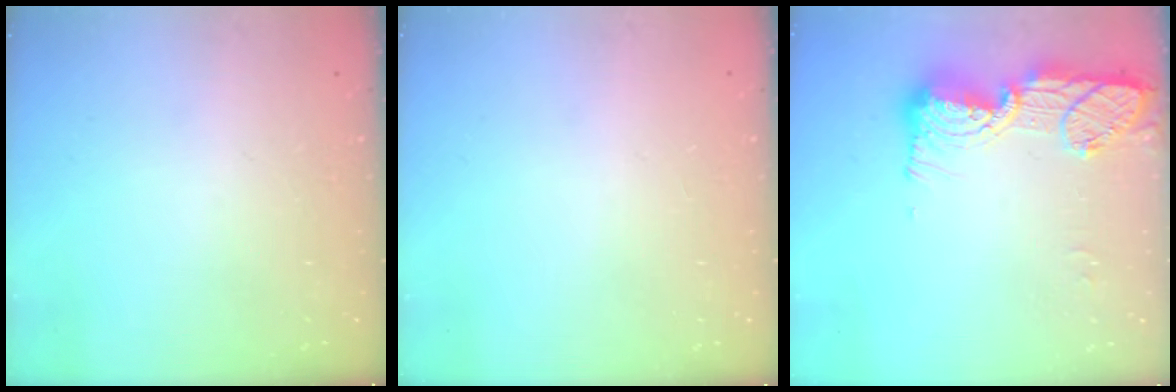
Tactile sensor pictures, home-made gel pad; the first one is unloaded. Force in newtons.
{"total": 1.0, "press": 0.8, "slide": 0.6}
{"total": 15.1, "press": 15.0, "slide": 1.0}